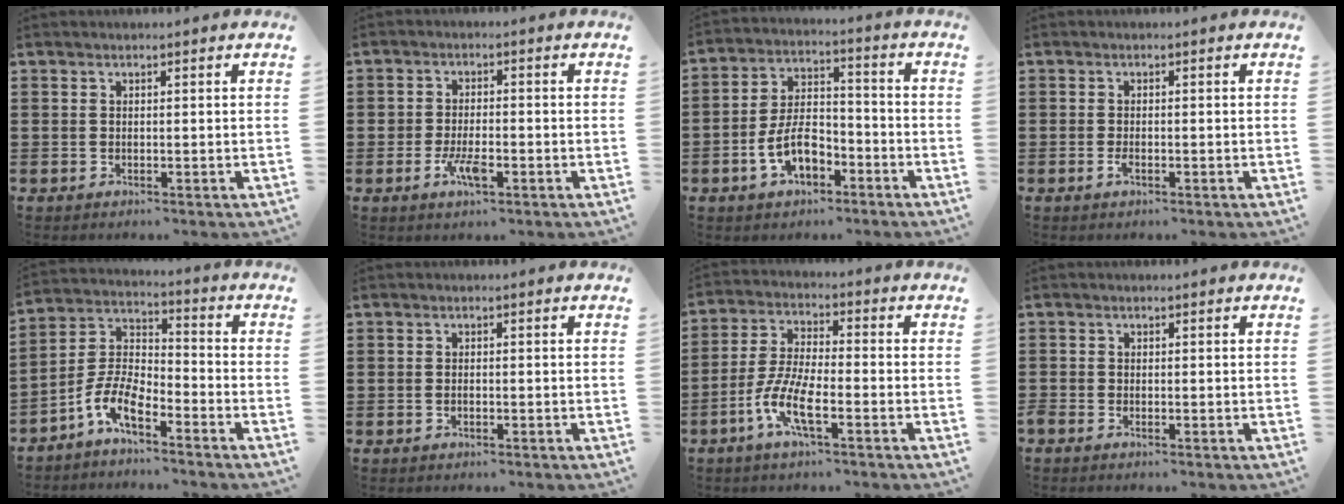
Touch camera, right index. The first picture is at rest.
{"total": 4.2, "force": [-1.9, 1.5, 3.4], "torque": [-0.076, -0.003, -0.038]}
{"total": 8.2, "force": [-3.8, 4.5, 5.8], "torque": [-0.129, 0.007, -0.076]}
{"total": 1.4, "force": [-0.7, 0.4, 1.1], "torque": [-0.030, -0.005, -0.015]}
{"total": 7.6, "force": [-5.3, 2.6, 4.9], "torque": [-0.128, -0.013, -0.111]}
{"total": 0.7, "force": [-0.4, 0.3, 0.5], "torque": [-0.011, -0.004, -0.007]}
{"total": 7.8, "force": [-3.9, 1.9, 6.5], "torque": [-0.169, -0.018, -0.084]}
{"total": 0.7, "force": [-0.7, 0.2, 0.2], "torque": [-0.006, -0.002, -0.013]}